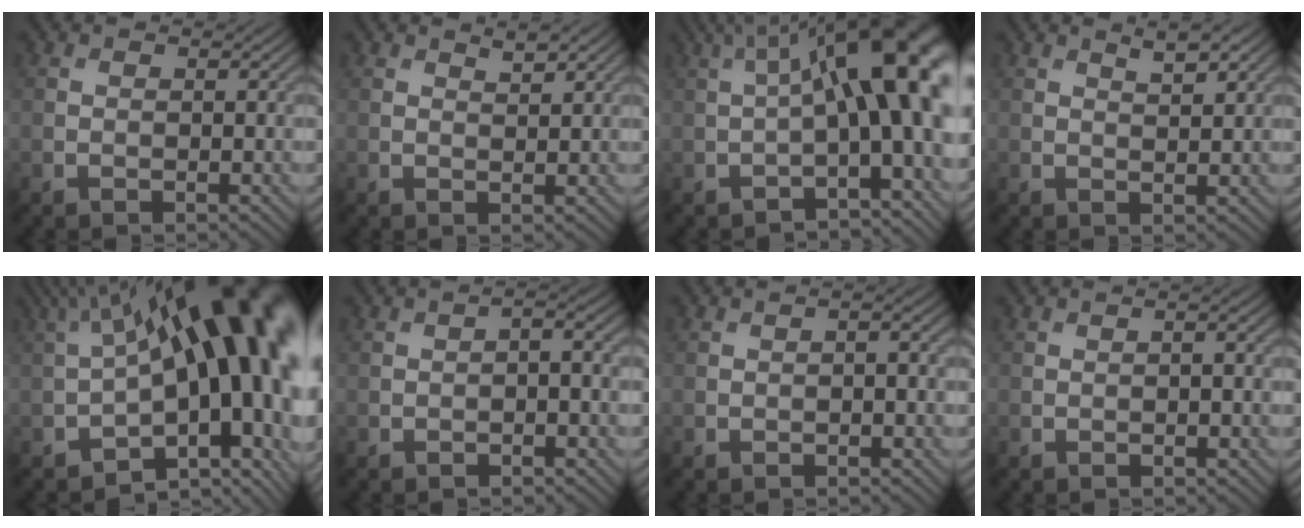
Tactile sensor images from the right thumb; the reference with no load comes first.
{"total": 1.6, "force": [1.3, 0.3, 1.0], "torque": [-0.018, 0.000, 0.023]}
{"total": 14.9, "force": [1.2, 5.0, 14.0], "torque": [-0.196, 0.019, 0.015]}
{"total": 2.5, "force": [1.7, 0.6, 1.8], "torque": [-0.030, -0.001, 0.034]}
{"total": 20.6, "force": [2.7, 9.0, 18.3], "torque": [-0.236, -0.012, 0.076]}
{"total": 2.1, "force": [-0.4, 0.5, 2.0], "torque": [-0.033, 0.004, -0.009]}
{"total": 1.7, "force": [-0.3, 0.4, 1.6], "torque": [-0.026, 0.005, -0.005]}
{"total": 1.4, "force": [-0.1, 0.3, 1.4], "torque": [-0.022, 0.004, -0.002]}